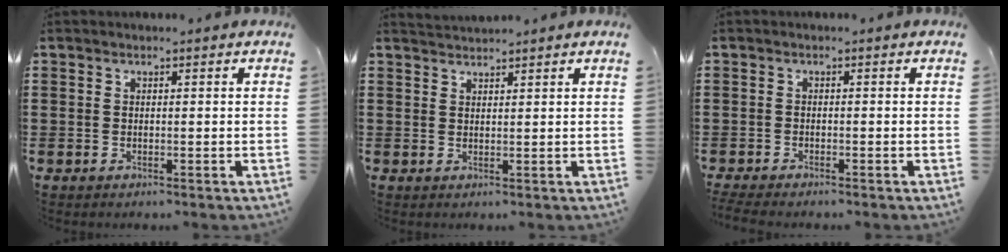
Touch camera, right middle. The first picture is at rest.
{"total": 1.7, "force": [1.7, -0.2, 0.0], "torque": [-0.004, 0.002, 0.033]}
{"total": 1.2, "force": [-1.1, 0.1, 0.3], "torque": [-0.007, -0.002, -0.021]}